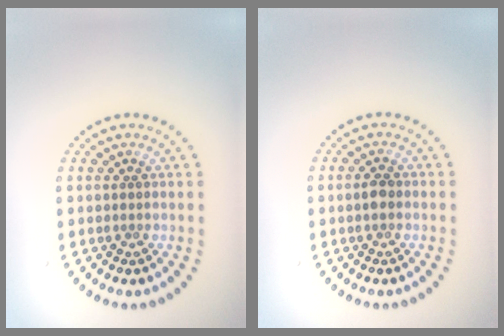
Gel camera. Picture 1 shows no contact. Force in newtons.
{"total": 1.3, "press": 1.3, "slide": 0.1}